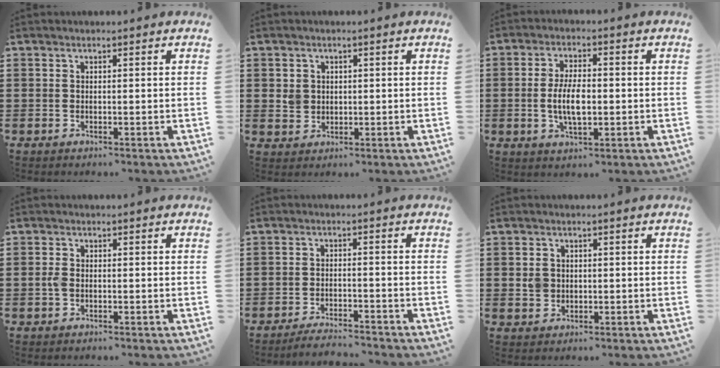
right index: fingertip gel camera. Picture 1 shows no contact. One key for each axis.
{"total": 2.5, "fx": 0.5, "fy": 2.3, "fz": 0.8, "tx": -0.025, "ty": 0.010, "tz": 0.008}
{"total": 6.4, "fx": -0.6, "fy": 2.5, "fz": 5.8, "tx": -0.117, "ty": -0.008, "tz": -0.018}
{"total": 1.6, "fx": -0.3, "fy": 0.9, "fz": 1.2, "tx": -0.033, "ty": 0.001, "tz": -0.008}
{"total": 3.0, "fx": -3.0, "fy": 0.1, "fz": 0.2, "tx": -0.007, "ty": 0.002, "tz": -0.062}
{"total": 2.2, "fx": 0.1, "fy": 2.0, "fz": 0.9, "tx": -0.023, "ty": 0.011, "tz": 0.000}